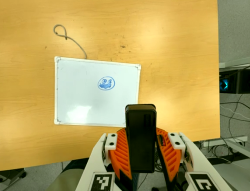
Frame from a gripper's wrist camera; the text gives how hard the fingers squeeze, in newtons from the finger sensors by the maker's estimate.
{"total": 9.9, "left": 8.1, "right": 11.7}